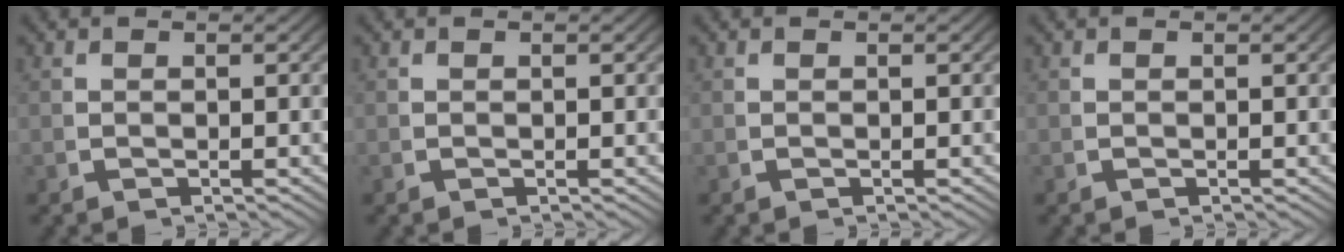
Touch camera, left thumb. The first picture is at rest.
{"total": 0.0}
{"total": 0.0}
{"total": 0.0}